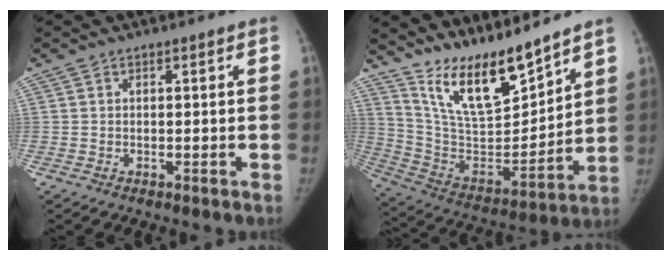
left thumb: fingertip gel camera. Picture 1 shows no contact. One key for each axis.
{"total": 16.5, "fx": 13.9, "fy": 3.6, "fz": 8.2, "tx": -0.109, "ty": -0.096, "tz": 0.271}